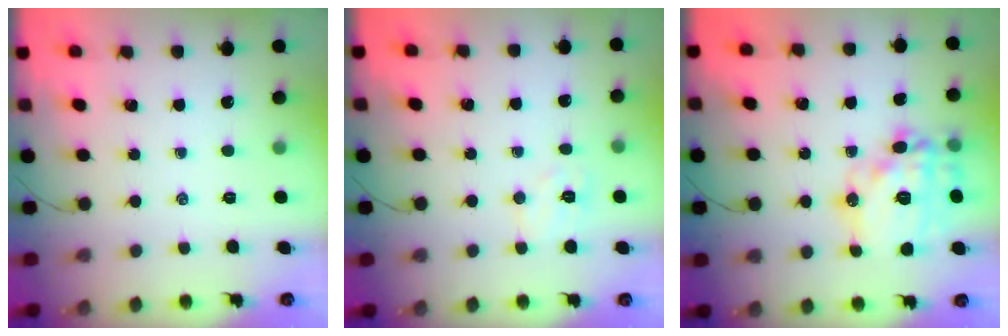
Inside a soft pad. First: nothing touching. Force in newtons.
{"total": 5.9, "press": 5.8, "slide": 1.1}
{"total": 19.7, "press": 19.6, "slide": 2.1}